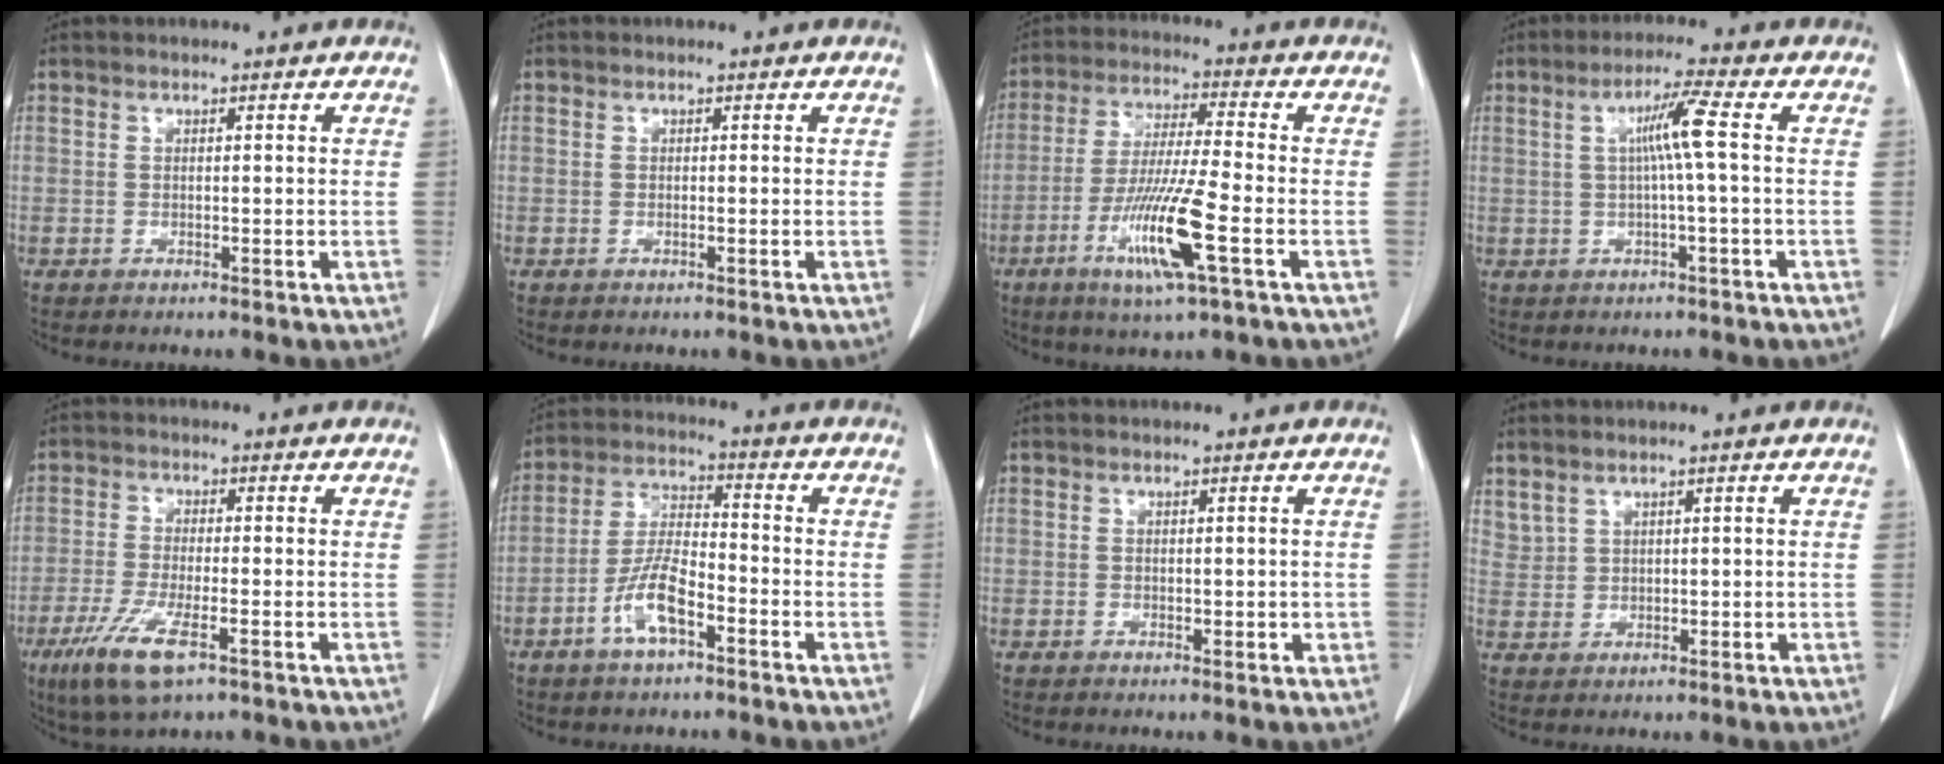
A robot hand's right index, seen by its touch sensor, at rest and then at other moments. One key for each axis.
{"total": 0.0}
{"total": 12.3, "fx": -4.6, "fy": -0.1, "fz": 11.4, "tx": -0.224, "ty": -0.022, "tz": -0.089}
{"total": 5.3, "fx": 0.5, "fy": -1.0, "fz": 5.2, "tx": -0.094, "ty": 0.008, "tz": 0.012}
{"total": 8.3, "fx": -4.5, "fy": 1.6, "fz": 6.8, "tx": -0.142, "ty": -0.023, "tz": -0.079}
{"total": 7.7, "fx": -3.8, "fy": 2.1, "fz": 6.4, "tx": -0.140, "ty": 0.001, "tz": -0.074}
{"total": 1.4, "fx": -0.1, "fy": 0.9, "fz": 1.1, "tx": -0.013, "ty": 0.001, "tz": 0.003}
{"total": 2.6, "fx": 2.1, "fy": 1.5, "fz": 0.5, "tx": -0.013, "ty": 0.006, "tz": 0.054}